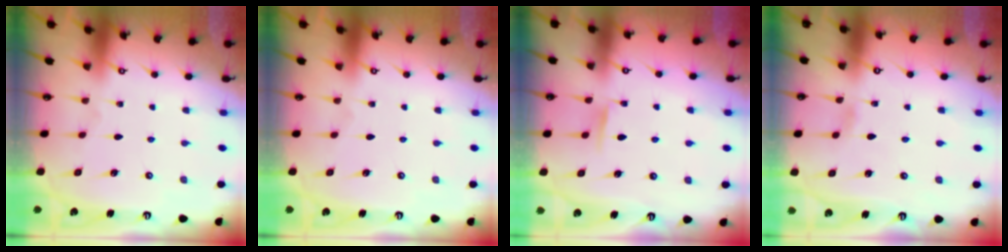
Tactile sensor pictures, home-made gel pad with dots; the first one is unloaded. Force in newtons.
{"total": 0.0}
{"total": 4.5, "press": 4.4, "slide": 0.6}
{"total": 1.9, "press": 1.9, "slide": 0.2}